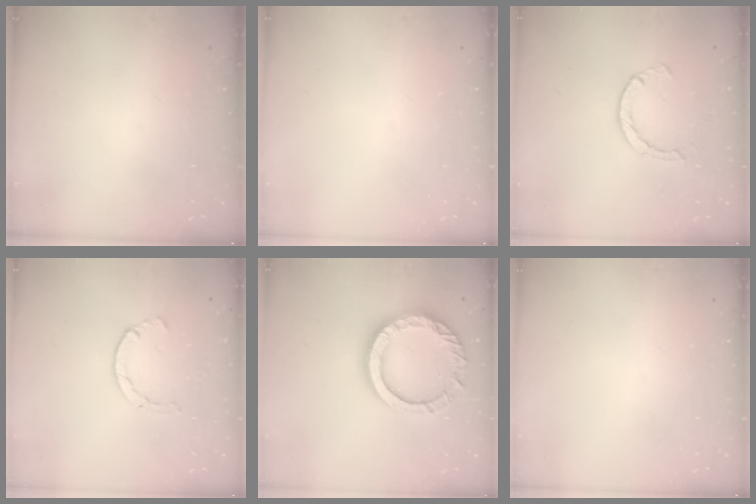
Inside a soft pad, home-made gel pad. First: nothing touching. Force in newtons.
{"total": 0.0}
{"total": 3.4, "press": 3.4, "slide": 0.2}
{"total": 2.1, "press": 2.1, "slide": 0.5}
{"total": 17.4, "press": 17.3, "slide": 1.8}
{"total": 0.0}